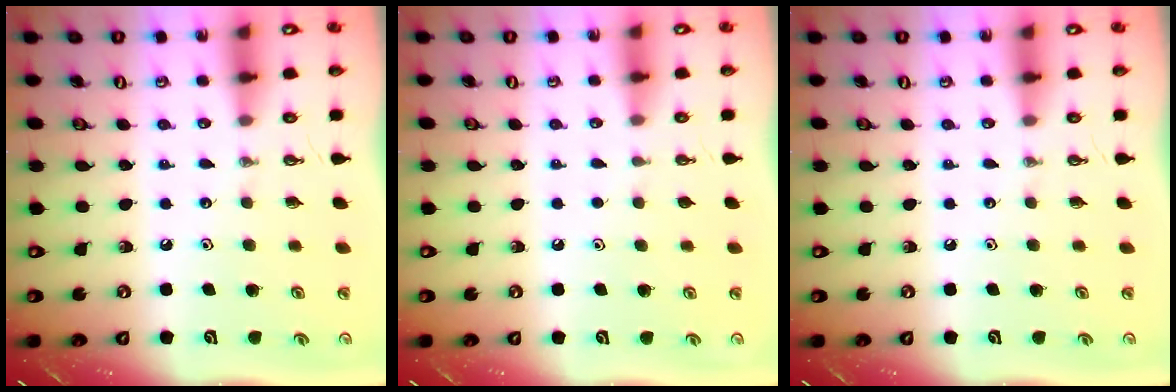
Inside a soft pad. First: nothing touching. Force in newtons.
{"total": 0.0}
{"total": 0.0}